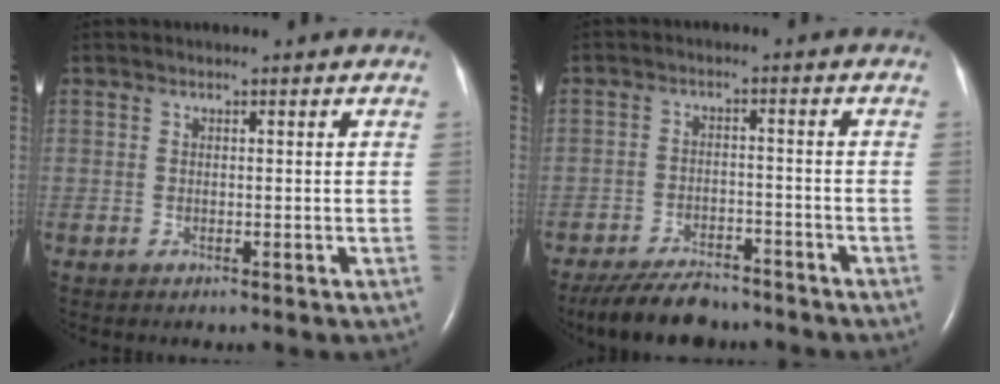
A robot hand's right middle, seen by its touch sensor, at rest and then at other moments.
{"total": 8.7, "force": [-7.5, 2.7, 3.4], "torque": [-0.061, -0.014, -0.125]}